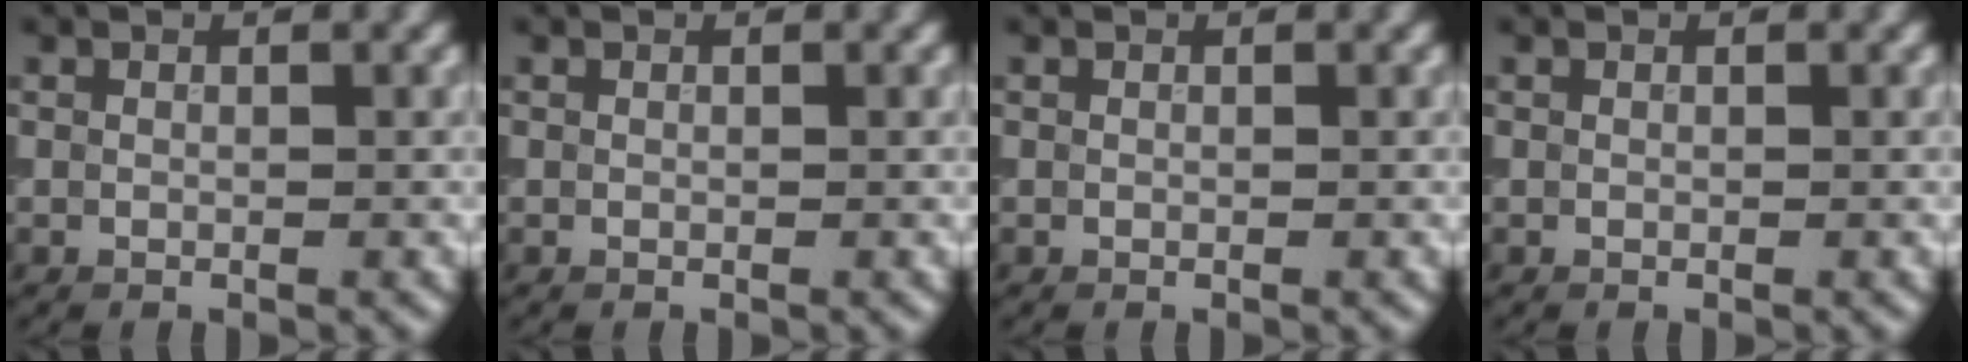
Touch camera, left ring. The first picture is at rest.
{"total": 0.0}
{"total": 0.0}
{"total": 0.0}